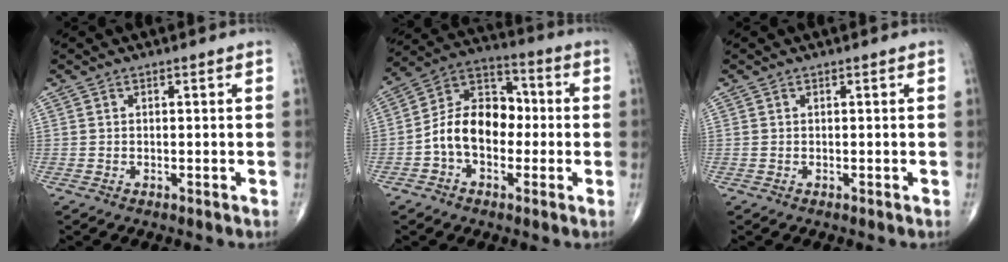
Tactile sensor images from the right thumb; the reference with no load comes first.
{"total": 12.8, "force": [-1.9, 8.9, 9.0], "torque": [-0.132, 0.044, -0.048]}
{"total": 0.0}